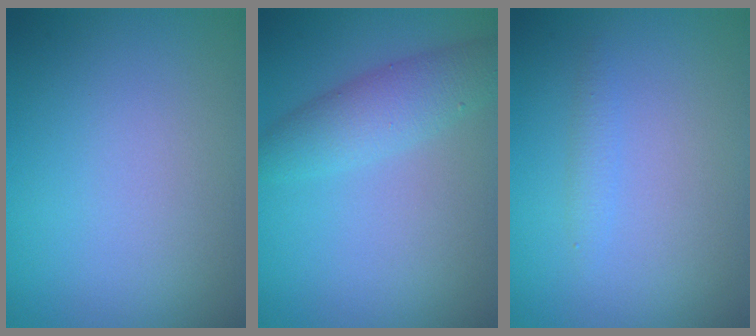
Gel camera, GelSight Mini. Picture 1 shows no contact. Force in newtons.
{"total": 3.8, "press": 3.8, "slide": 0.1}
{"total": 0.9, "press": 0.9, "slide": 0.0}